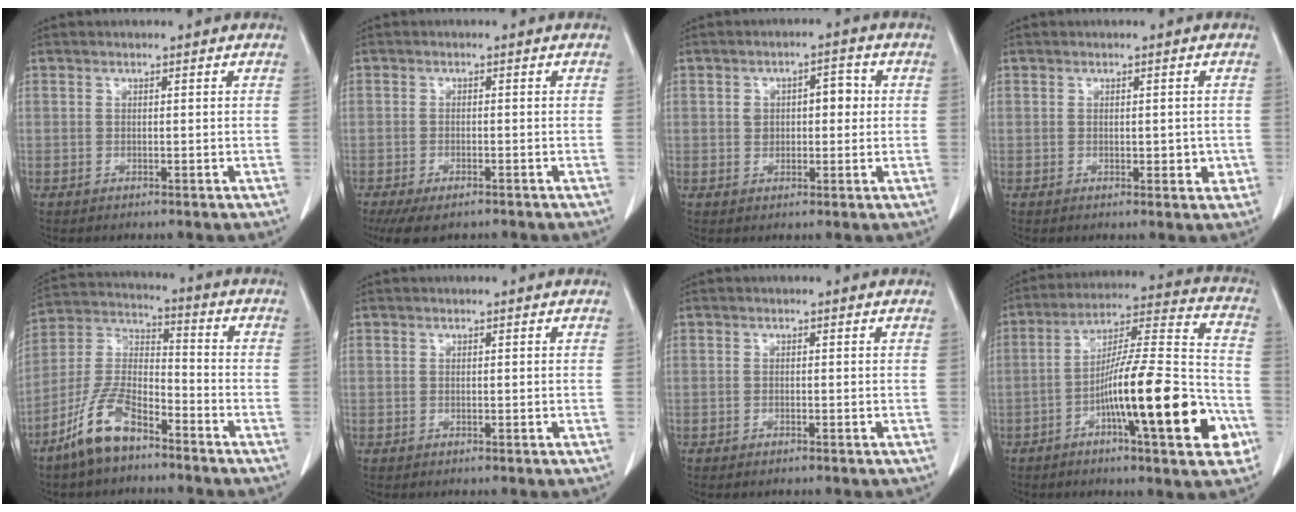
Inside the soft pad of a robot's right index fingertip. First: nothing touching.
{"total": 6.4, "force": [-4.8, 2.2, 3.6], "torque": [-0.054, -0.011, -0.075]}
{"total": 5.0, "force": [0.8, 2.8, 4.0], "torque": [-0.061, 0.022, 0.017]}
{"total": 2.5, "force": [-0.3, 1.4, 2.0], "torque": [-0.020, 0.001, 0.002]}
{"total": 11.1, "force": [-7.8, 4.0, 6.9], "torque": [-0.156, 0.001, -0.156]}
{"total": 0.0}
{"total": 0.7, "force": [-0.6, 0.0, 0.4], "torque": [-0.011, -0.002, -0.010]}
{"total": 20.3, "force": [-7.3, 2.2, 18.9], "torque": [-0.283, 0.006, -0.111]}